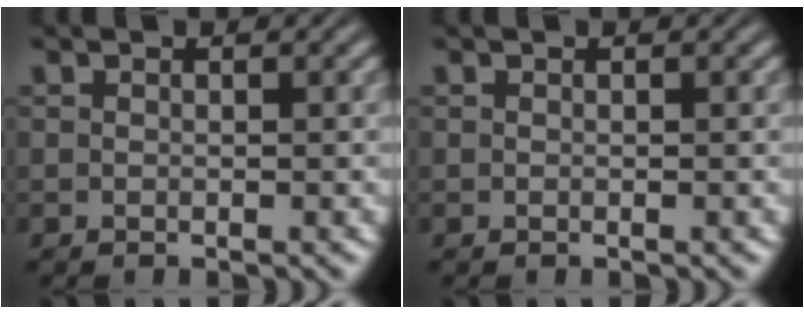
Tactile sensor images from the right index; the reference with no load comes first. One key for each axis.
{"total": 0.0}